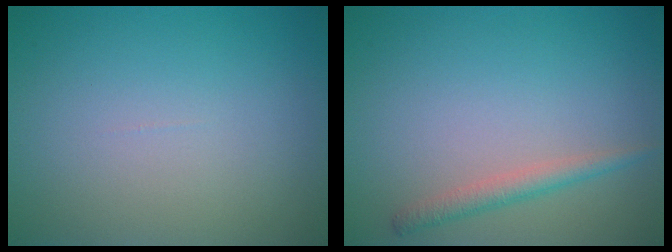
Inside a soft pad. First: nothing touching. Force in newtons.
{"total": 1.8, "press": 1.8, "slide": 0.1}